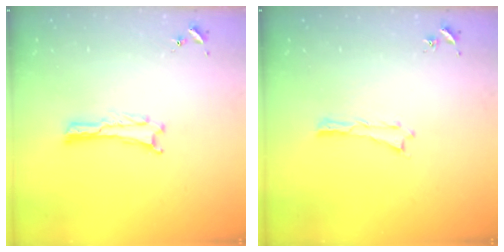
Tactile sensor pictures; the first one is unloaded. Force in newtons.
{"total": 0.0}